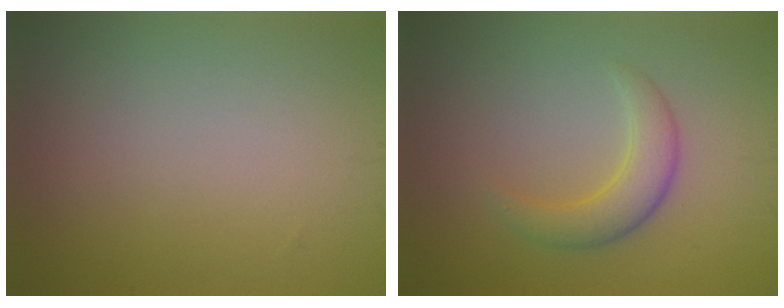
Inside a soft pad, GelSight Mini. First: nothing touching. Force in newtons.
{"total": 3.2, "press": 3.2, "slide": 0.2}